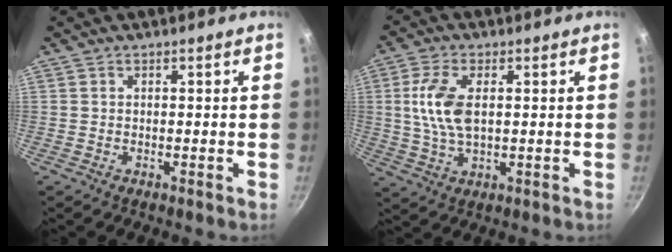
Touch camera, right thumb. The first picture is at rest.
{"total": 9.2, "force": [1.4, 4.7, 7.8], "torque": [-0.156, 0.002, 0.026]}